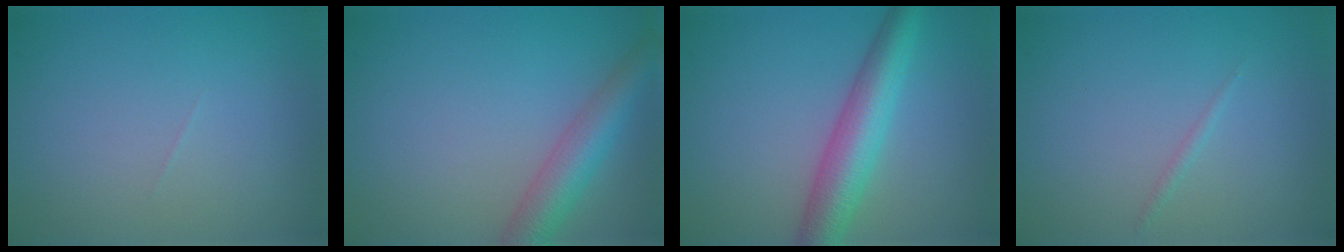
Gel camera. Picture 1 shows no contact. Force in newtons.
{"total": 4.3, "press": 4.3, "slide": 0.3}
{"total": 5.6, "press": 5.6, "slide": 0.1}
{"total": 0.6, "press": 0.6, "slide": 0.0}